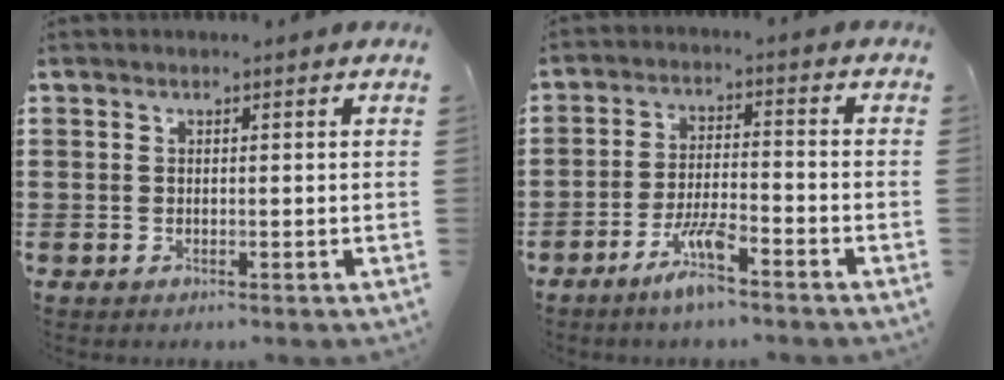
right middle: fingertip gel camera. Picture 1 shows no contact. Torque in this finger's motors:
{"motor_torque": [2.14, 0.00, 0.42, 0.13]}